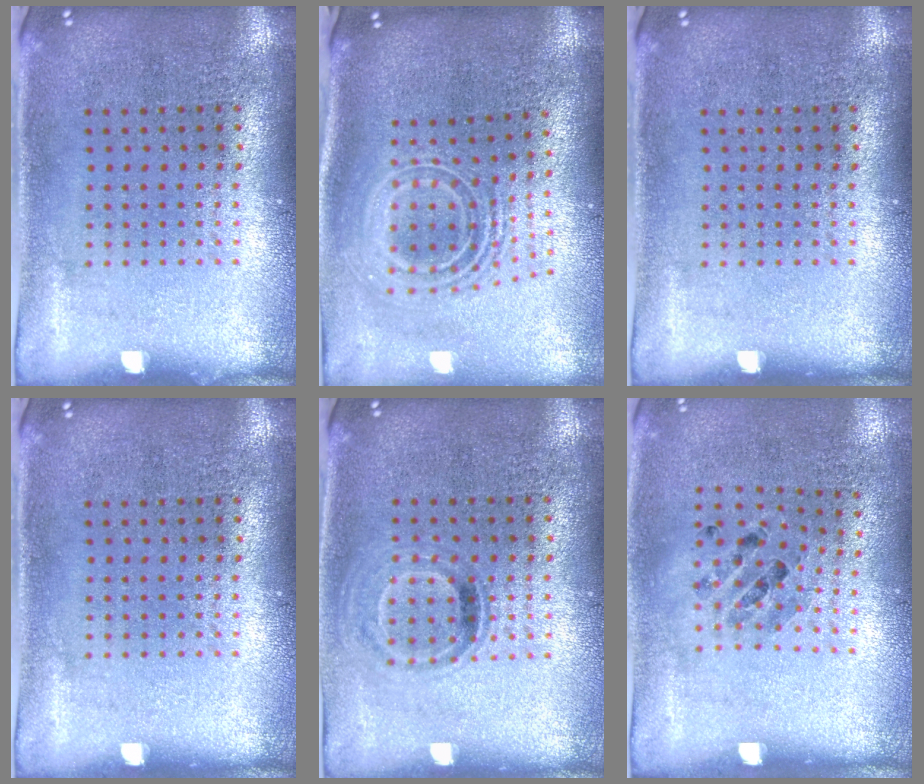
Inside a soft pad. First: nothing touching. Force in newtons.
{"total": 2.3, "press": 1.7, "slide": 1.6}
{"total": 0.0}
{"total": 0.0}
{"total": 1.0, "press": 0.9, "slide": 0.6}
{"total": 0.8, "press": 0.7, "slide": 0.3}